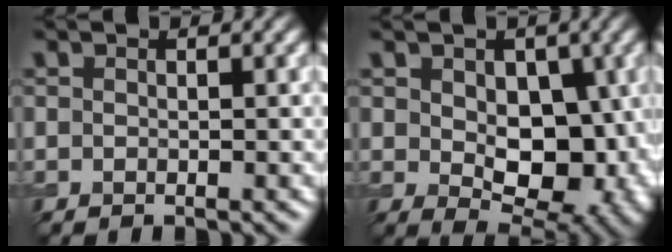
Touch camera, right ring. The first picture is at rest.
{"total": 9.0, "force": [-0.1, 5.7, 7.0], "torque": [-0.106, -0.019, 0.008]}